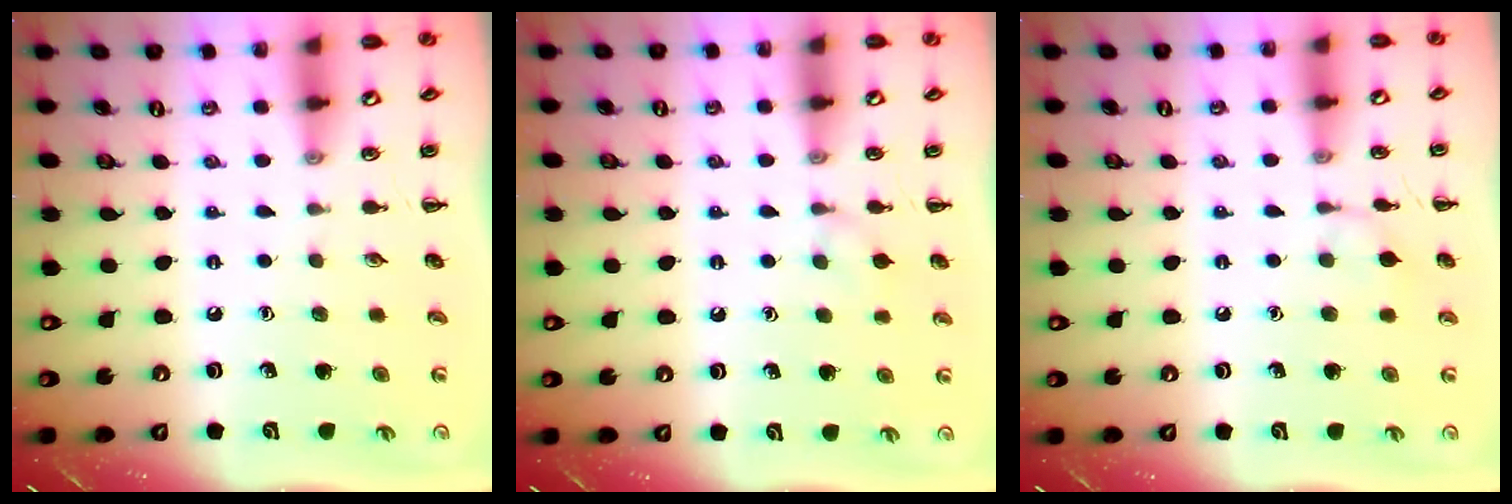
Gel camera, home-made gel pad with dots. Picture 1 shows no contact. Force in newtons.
{"total": 5.3, "press": 4.9, "slide": 2.0}
{"total": 6.1, "press": 5.9, "slide": 1.7}